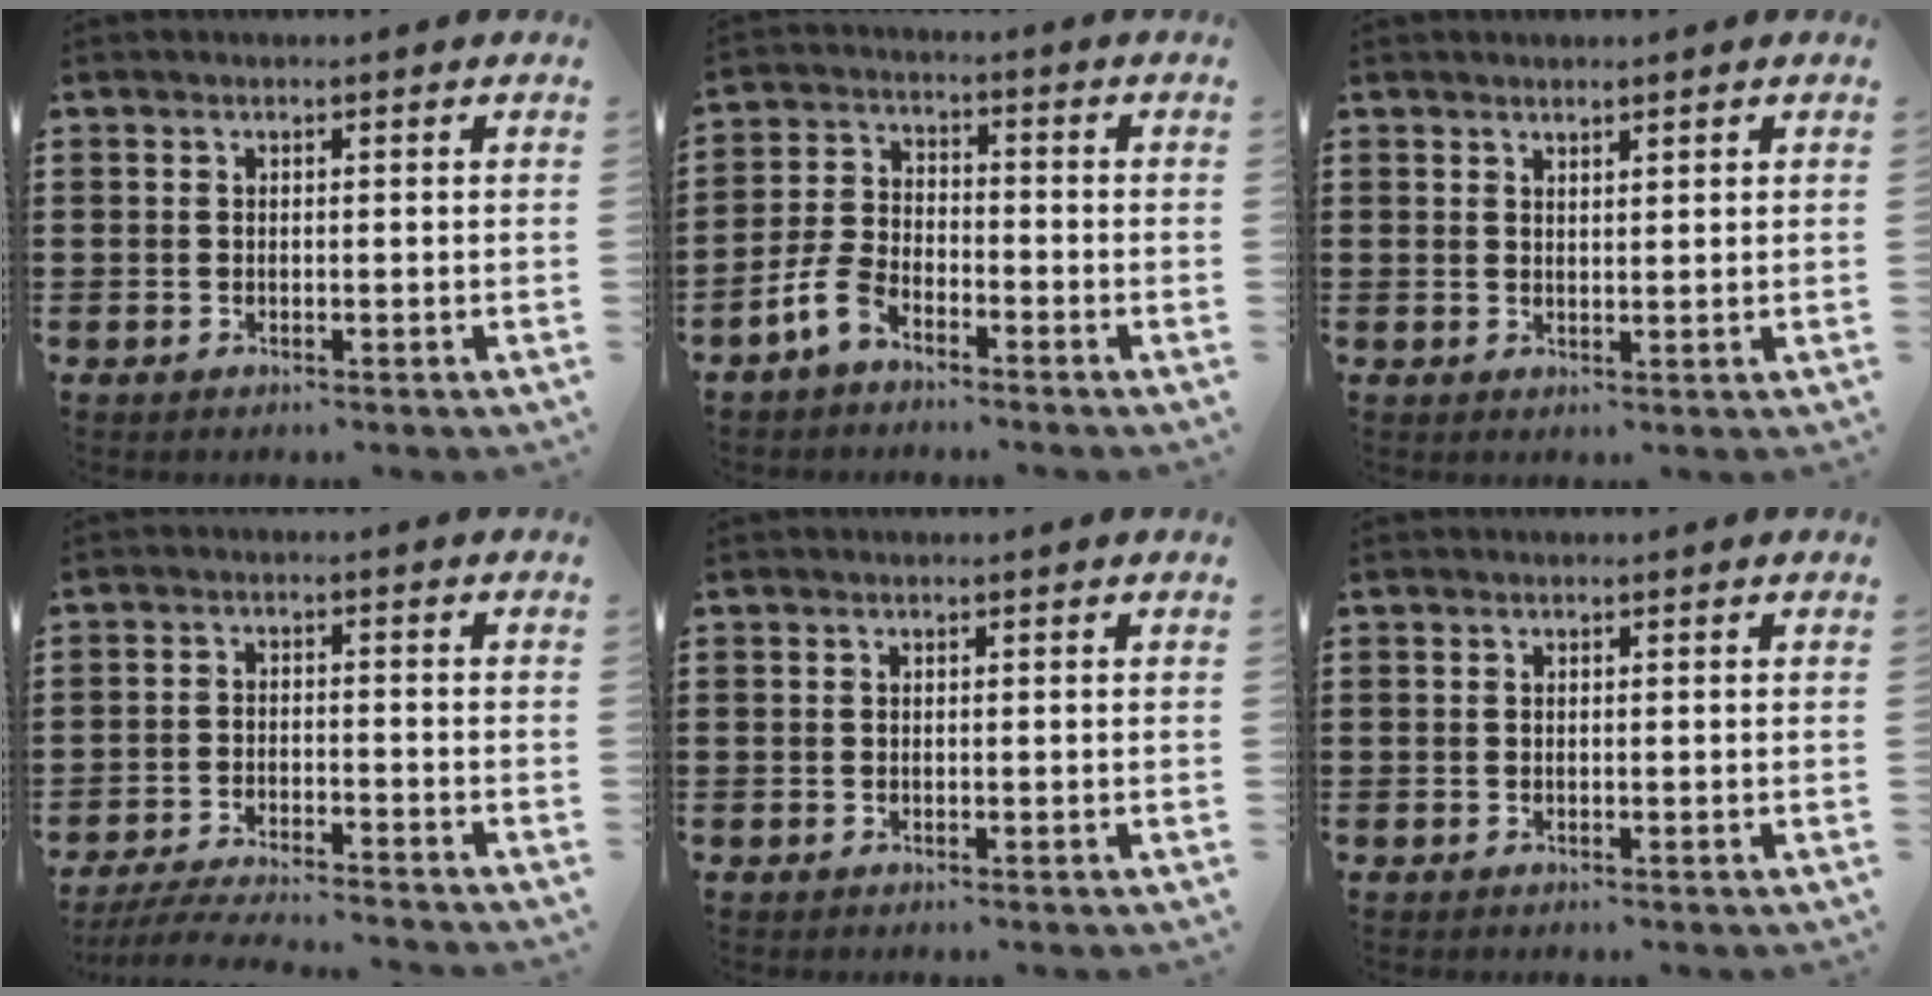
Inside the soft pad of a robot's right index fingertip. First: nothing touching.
{"total": 5.2, "force": [-3.6, 2.3, 2.9], "torque": [-0.085, 0.002, -0.077]}
{"total": 1.3, "force": [1.3, 0.2, 0.1], "torque": [-0.004, 0.001, 0.024]}
{"total": 4.3, "force": [-4.2, -0.1, 1.0], "torque": [-0.030, -0.009, -0.089]}
{"total": 0.0}
{"total": 0.0}